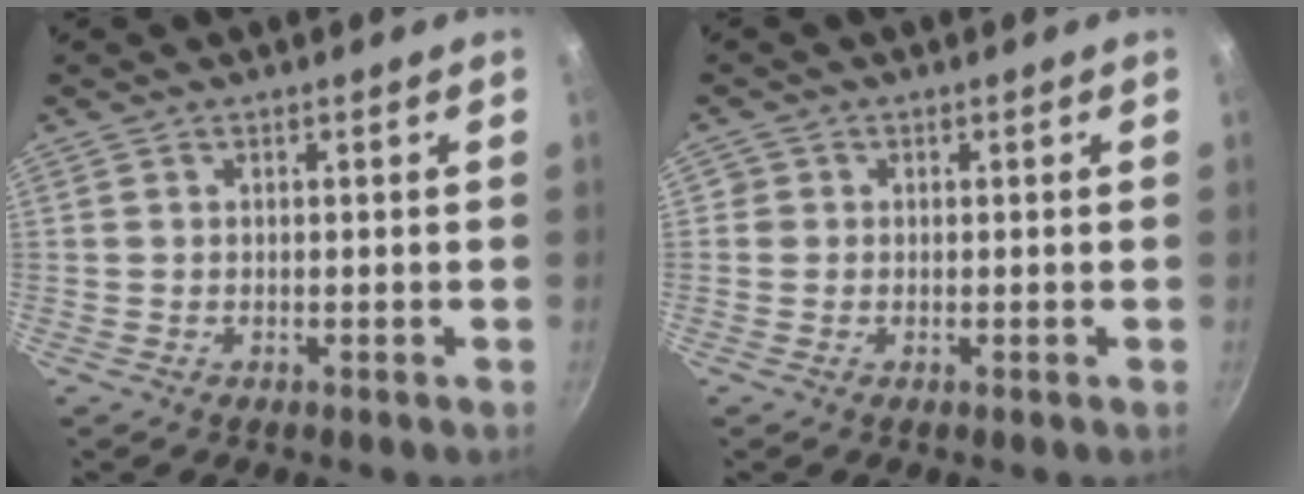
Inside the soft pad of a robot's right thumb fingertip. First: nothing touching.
{"total": 1.3, "force": [0.0, 1.3, 0.2], "torque": [0.006, 0.004, -0.003]}